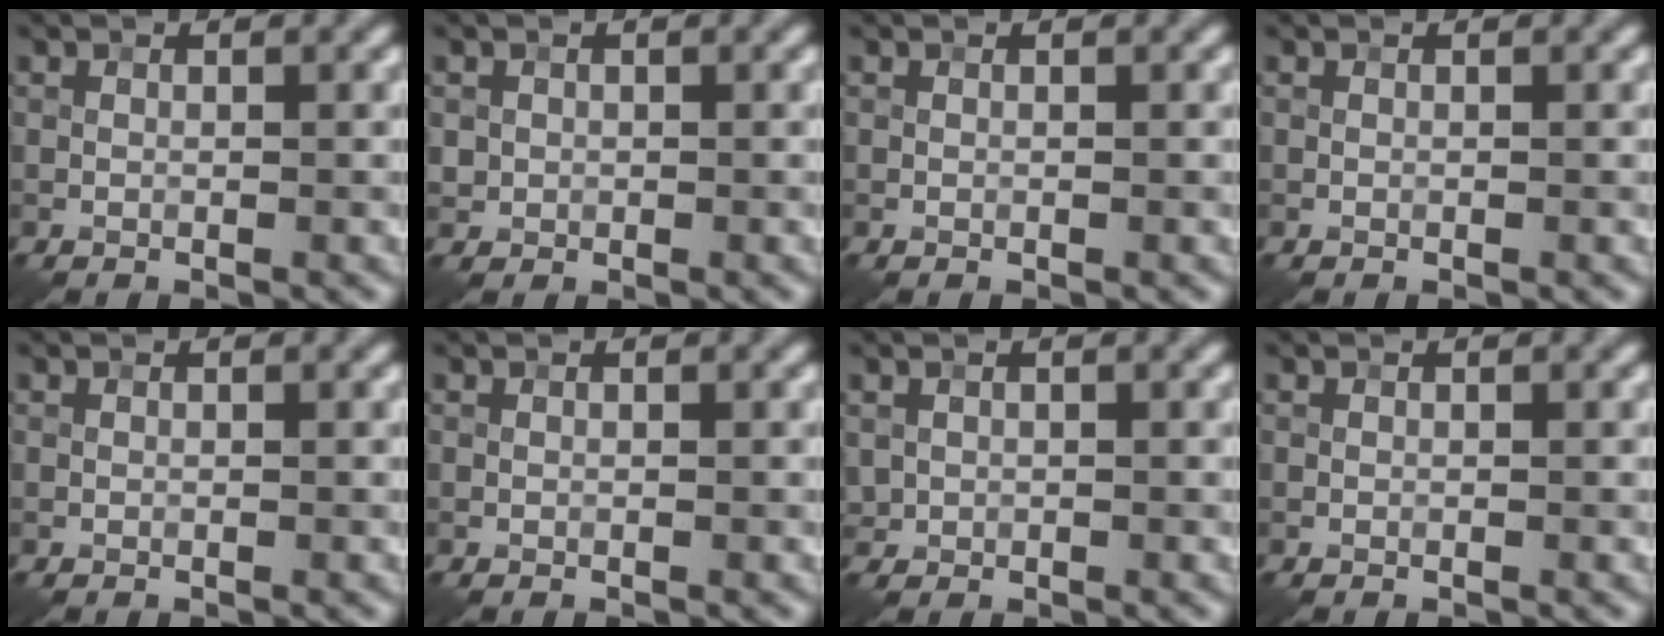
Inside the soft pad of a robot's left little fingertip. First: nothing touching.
{"total": 0.8, "force": [0.1, 0.8, 0.0], "torque": [0.009, -0.004, 0.002]}
{"total": 0.0}
{"total": 0.0}
{"total": 0.0}
{"total": 0.0}
{"total": 0.8, "force": [0.3, 0.8, 0.1], "torque": [0.000, -0.003, 0.007]}
{"total": 0.0}